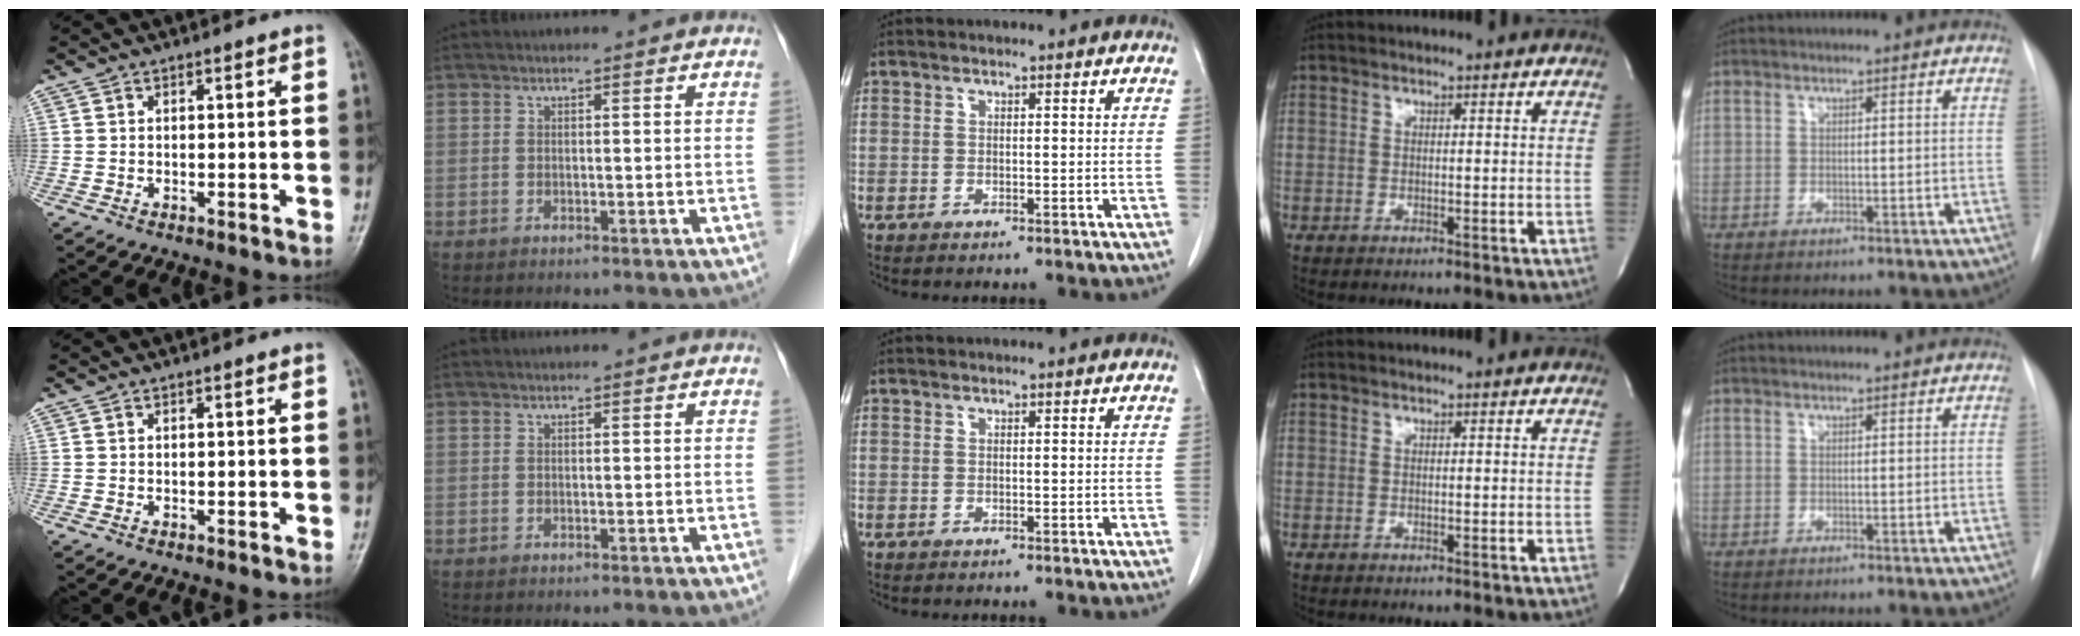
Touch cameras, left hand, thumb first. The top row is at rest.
{}